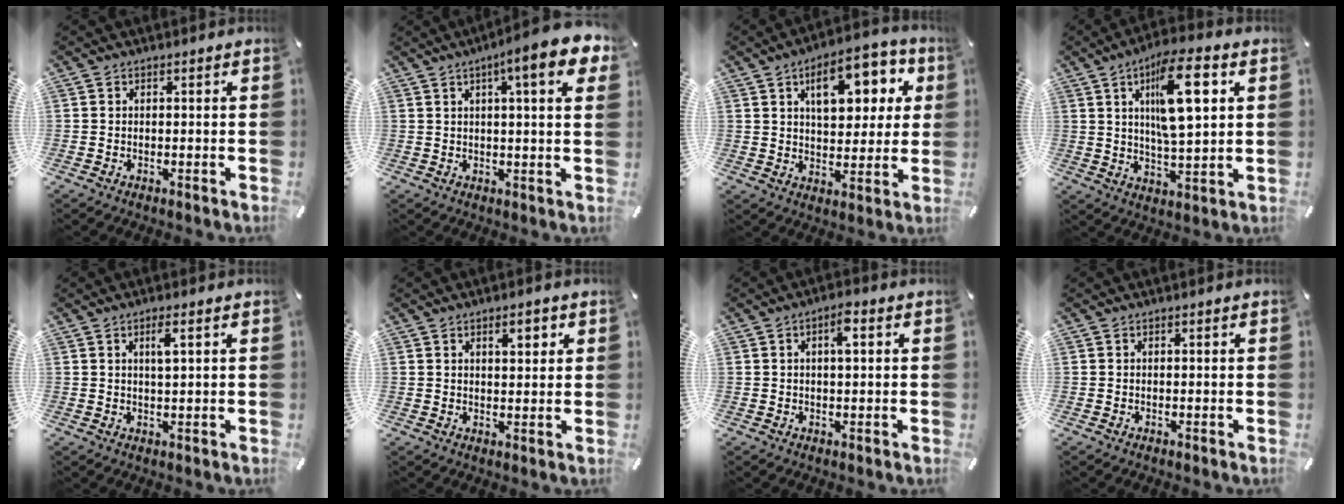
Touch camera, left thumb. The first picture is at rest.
{"total": 11.0, "force": [5.1, 1.9, 9.6], "torque": [-0.137, -0.024, 0.077]}
{"total": 15.4, "force": [6.3, 8.5, 11.1], "torque": [-0.147, -0.014, 0.102]}
{"total": 15.3, "force": [5.4, 4.9, 13.4], "torque": [-0.216, -0.010, 0.081]}
{"total": 3.4, "force": [1.3, 0.5, 3.1], "torque": [-0.056, -0.002, 0.018]}
{"total": 4.2, "force": [2.1, 1.8, 3.2], "torque": [-0.044, -0.004, 0.029]}
{"total": 3.8, "force": [1.1, 1.4, 3.3], "torque": [-0.045, -0.001, 0.011]}
{"total": 0.0}